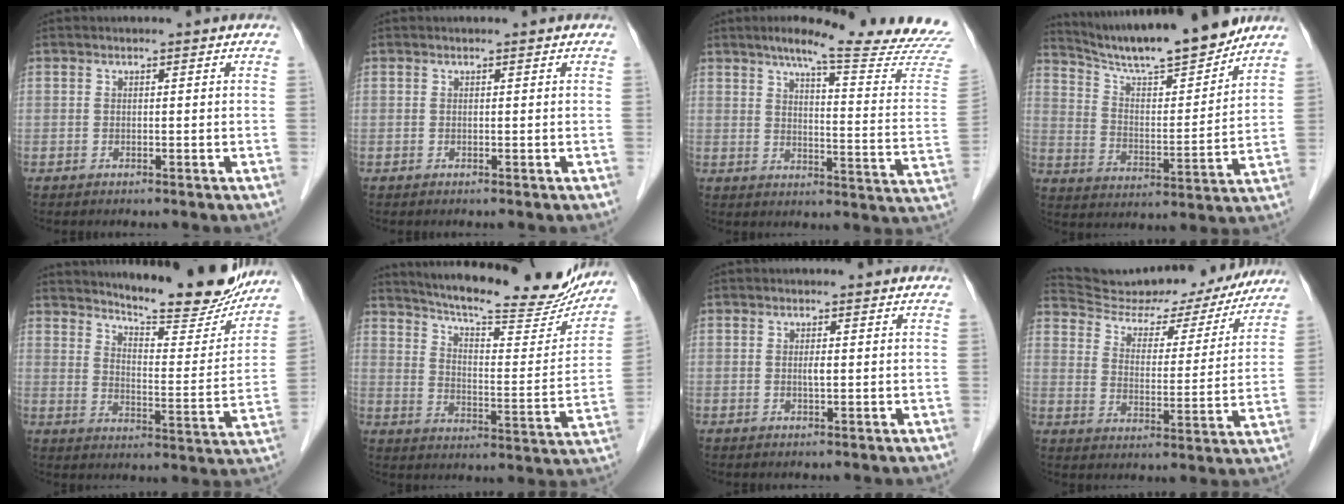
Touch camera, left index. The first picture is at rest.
{"total": 0.0}
{"total": 20.7, "force": [18.3, -0.5, 9.6], "torque": [-0.128, -0.084, 0.214]}
{"total": 15.8, "force": [14.3, 0.8, 6.6], "torque": [-0.115, -0.008, 0.235]}
{"total": 17.6, "force": [16.1, 2.4, 6.6], "torque": [-0.094, -0.049, 0.211]}
{"total": 24.3, "force": [21.7, 4.3, 10.2], "torque": [-0.155, -0.033, 0.283]}
{"total": 0.8, "force": [0.0, 0.1, 0.8], "torque": [-0.017, -0.004, -0.002]}
{"total": 22.9, "force": [21.2, 5.6, 6.5], "torque": [-0.101, -0.010, 0.284]}